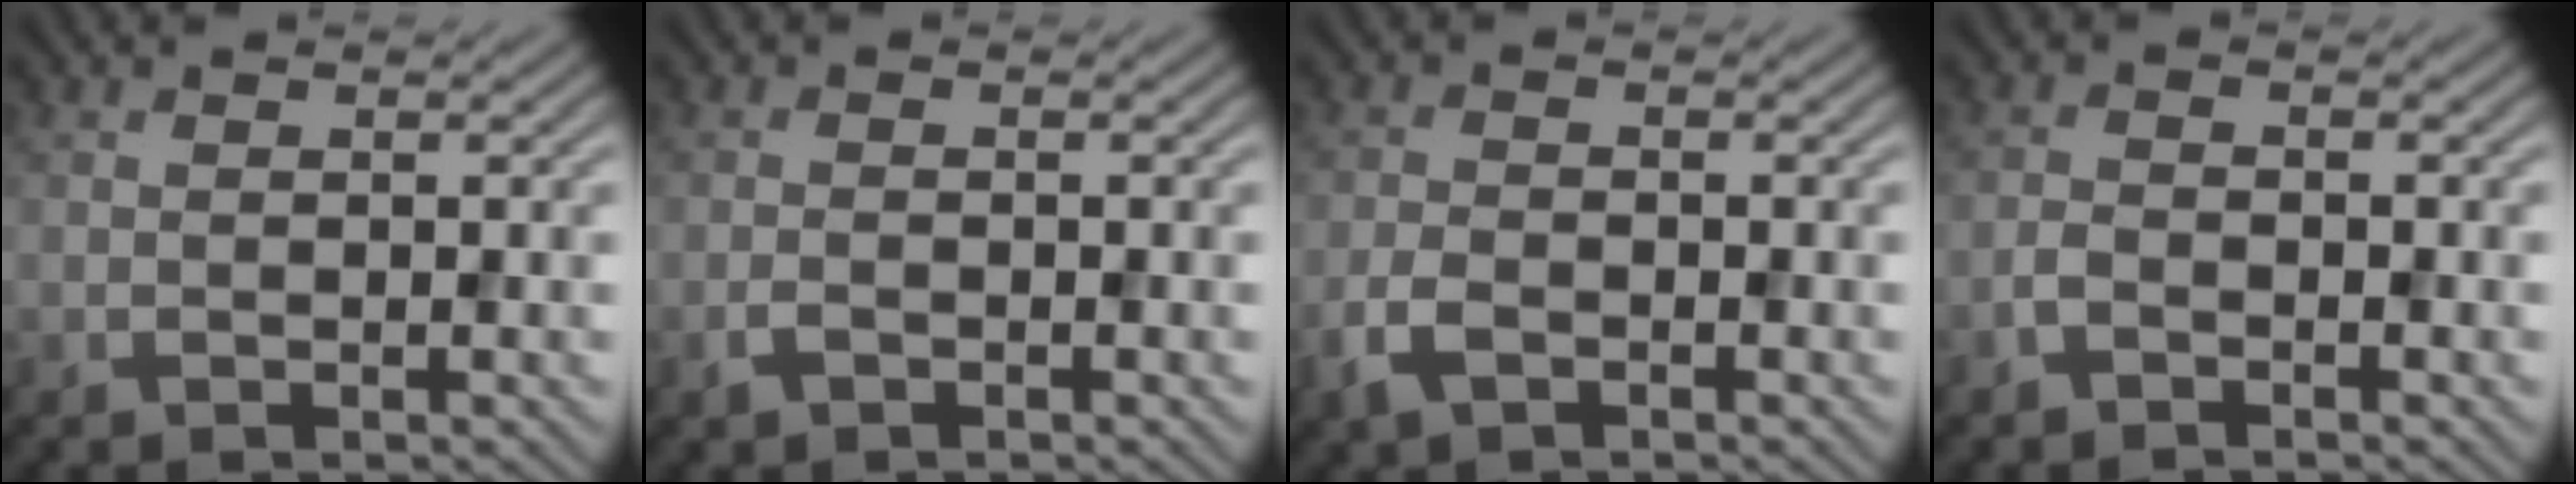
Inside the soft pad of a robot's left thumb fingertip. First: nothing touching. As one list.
[{"total": 1.2, "force": [-0.8, 0.5, 0.7], "torque": [-0.016, 0.001, -0.018]}, {"total": 2.9, "force": [-1.7, 1.4, 1.9], "torque": [-0.045, -0.004, -0.040]}, {"total": 1.5, "force": [-1.2, 0.5, 0.7], "torque": [-0.015, 0.003, -0.030]}]